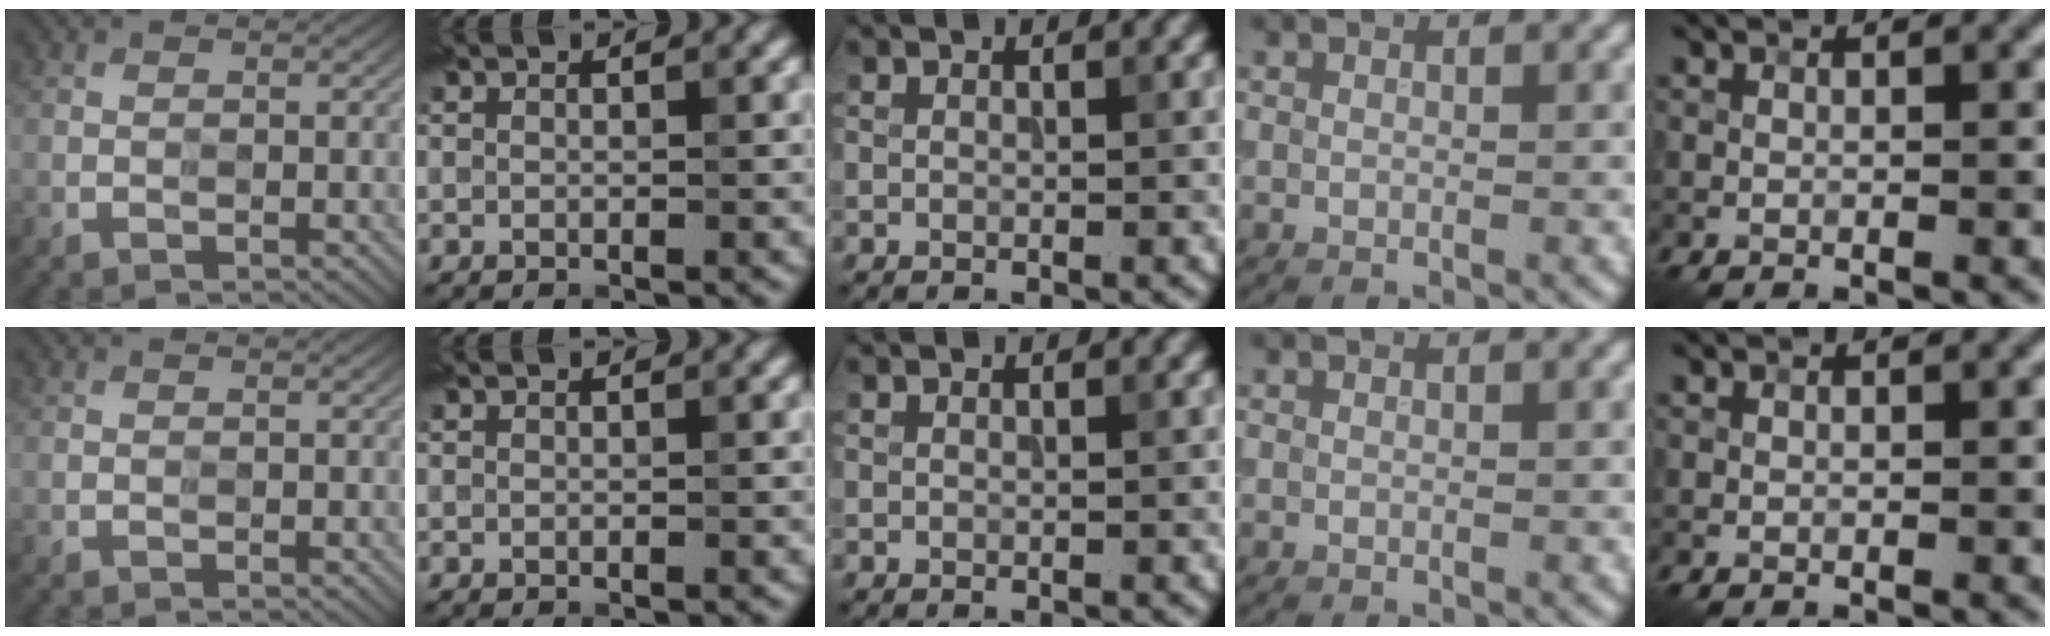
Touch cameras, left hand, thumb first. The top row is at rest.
{}